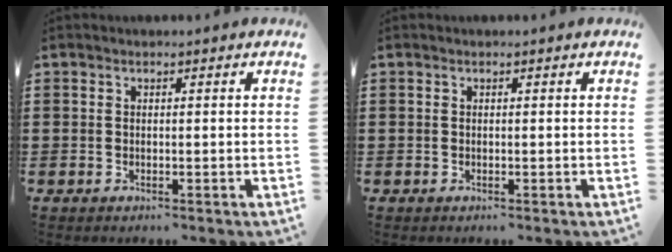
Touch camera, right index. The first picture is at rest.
{"total": 0.0}